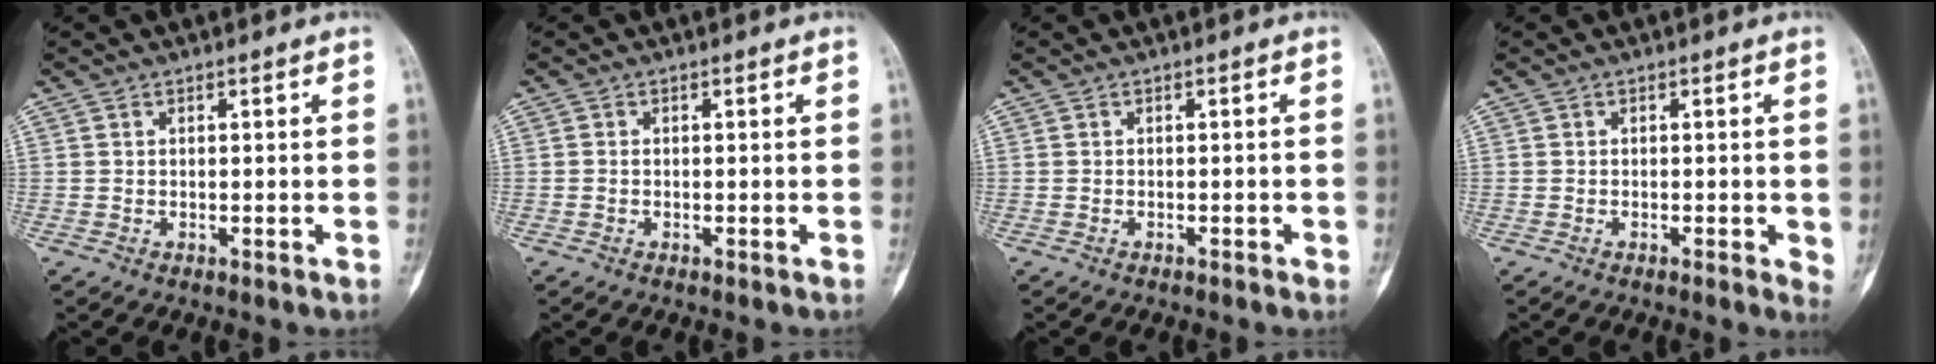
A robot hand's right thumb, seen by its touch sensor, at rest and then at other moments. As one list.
[{"total": 0.0}, {"total": 0.9, "force": [-0.3, 0.4, 0.7], "torque": [-0.011, 0.005, -0.005]}, {"total": 2.4, "force": [-0.2, 0.9, 2.2], "torque": [-0.023, -0.005, -0.005]}]